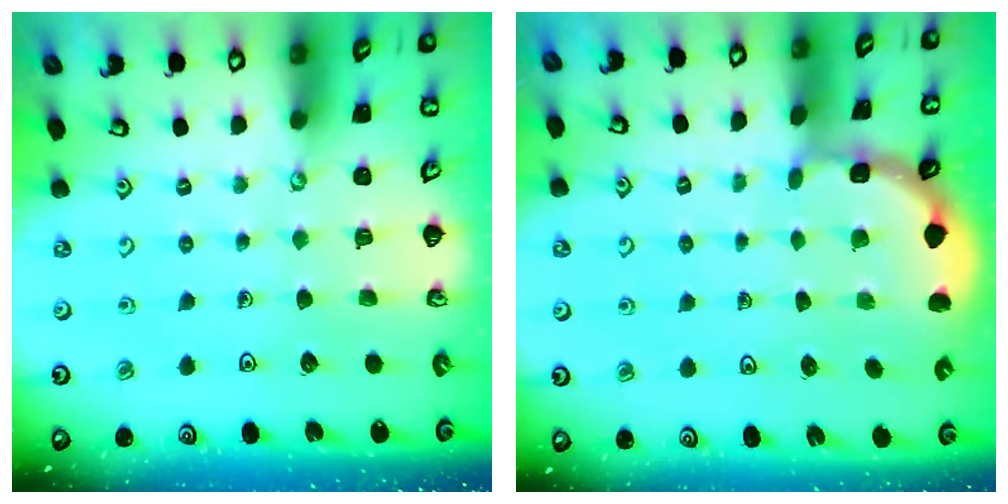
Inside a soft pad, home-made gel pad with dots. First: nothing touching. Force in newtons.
{"total": 1.9, "press": 1.9, "slide": 0.1}